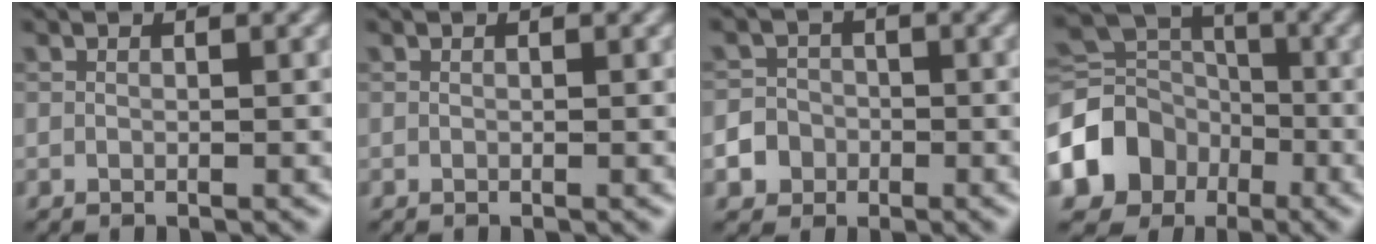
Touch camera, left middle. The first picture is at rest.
{"total": 0.0}
{"total": 5.2, "force": [-2.5, 4.5, 0.7], "torque": [0.002, -0.005, -0.061]}
{"total": 9.0, "force": [-4.0, 7.1, 3.8], "torque": [-0.088, -0.001, -0.087]}